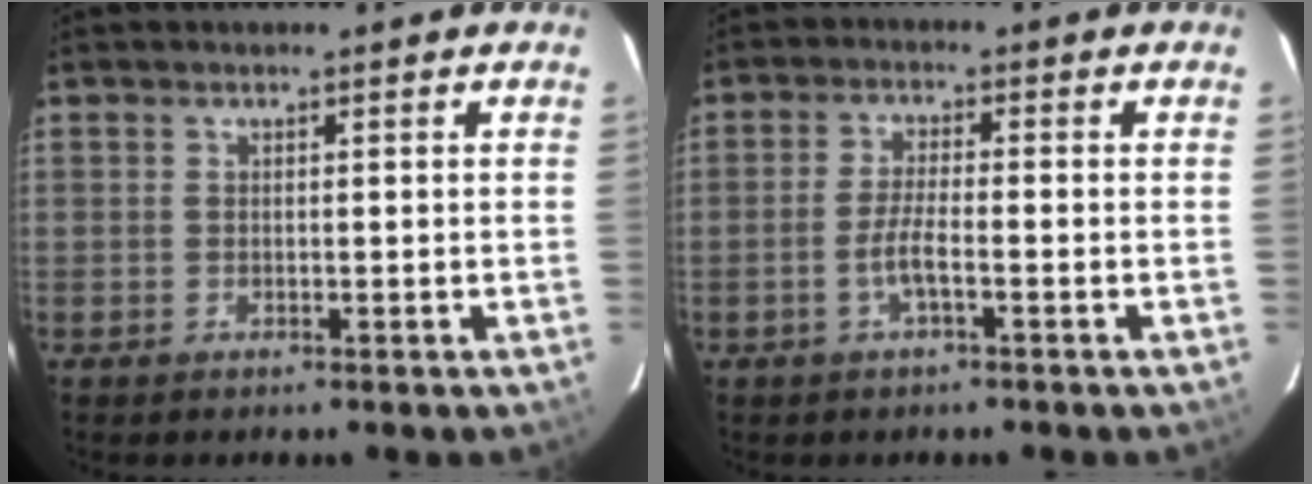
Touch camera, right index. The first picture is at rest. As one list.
[{"total": 3.9, "force": [-1.8, 0.4, 3.4], "torque": [-0.072, -0.002, -0.036]}]